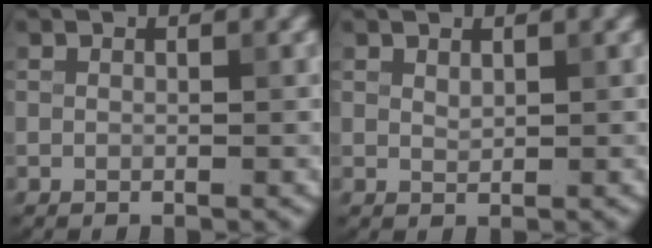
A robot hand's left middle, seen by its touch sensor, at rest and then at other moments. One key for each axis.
{"total": 0.7, "fx": 0.6, "fy": 0.2, "fz": 0.3, "tx": -0.010, "ty": 0.000, "tz": 0.015}